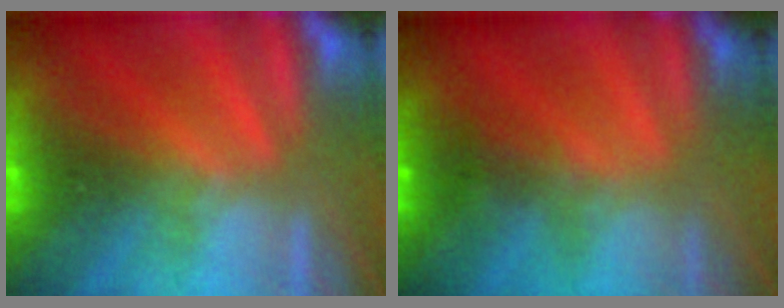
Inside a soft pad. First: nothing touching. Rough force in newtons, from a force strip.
{"total": 4.0}